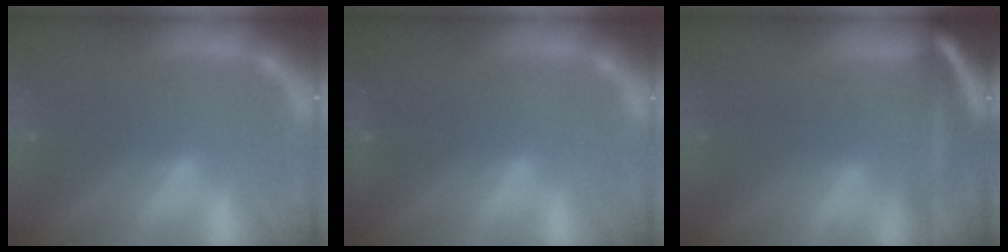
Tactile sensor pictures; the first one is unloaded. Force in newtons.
{"total": 0.9}
{"total": 9.6}